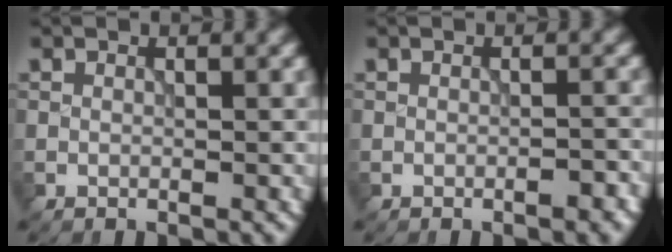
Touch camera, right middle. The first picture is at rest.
{"total": 1.4, "force": [-0.7, 0.4, 1.2], "torque": [-0.014, 0.003, -0.009]}